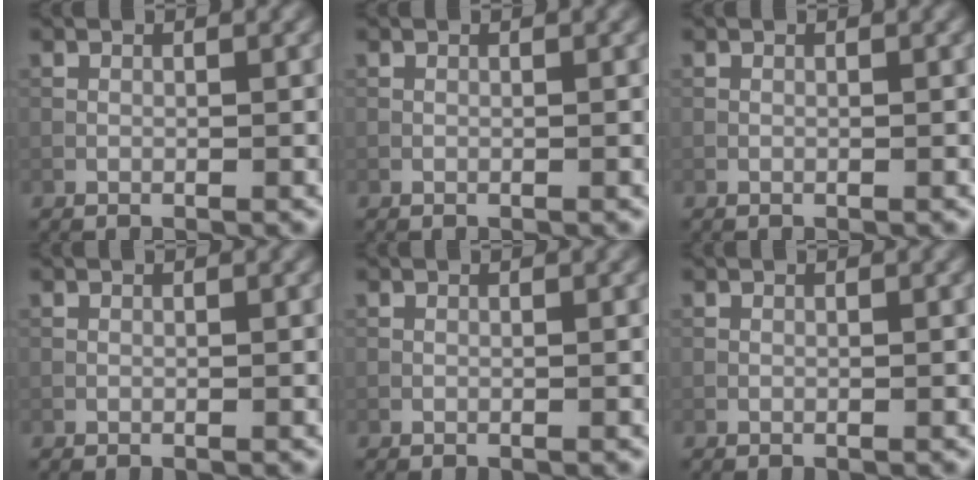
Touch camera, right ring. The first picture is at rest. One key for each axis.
{"total": 0.0}
{"total": 0.0}
{"total": 0.0}
{"total": 0.0}
{"total": 0.0}